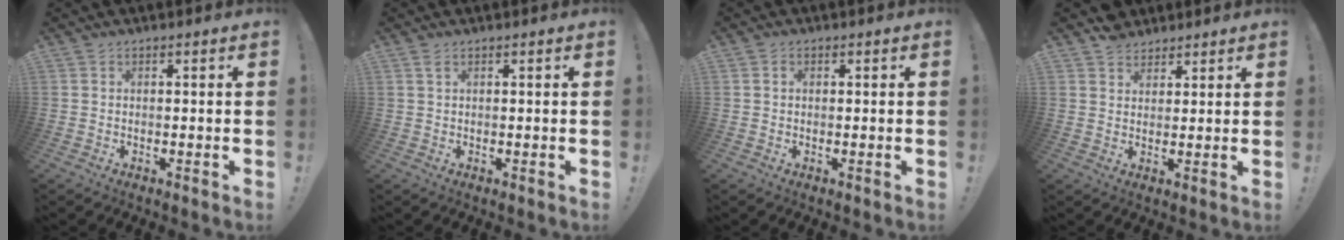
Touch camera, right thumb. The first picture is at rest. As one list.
[{"total": 1.3, "force": [0.7, 0.4, 1.0], "torque": [-0.016, 0.000, 0.010]}, {"total": 0.7, "force": [-0.2, 0.6, 0.3], "torque": [-0.007, 0.003, -0.004]}, {"total": 4.7, "force": [3.6, 3.0, 0.3], "torque": [0.003, -0.019, 0.066]}]